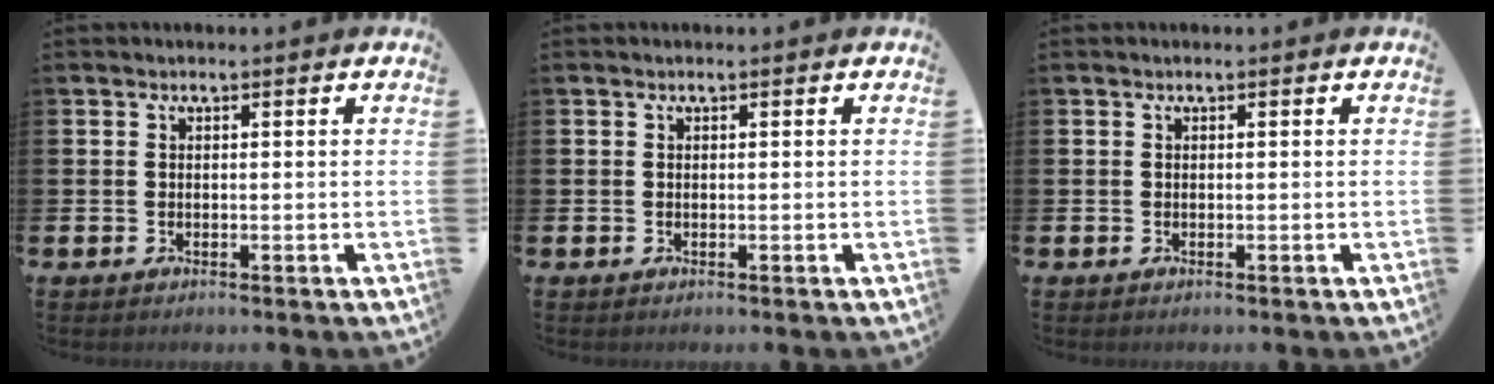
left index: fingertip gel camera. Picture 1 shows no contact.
{"total": 0.0}
{"total": 0.0}